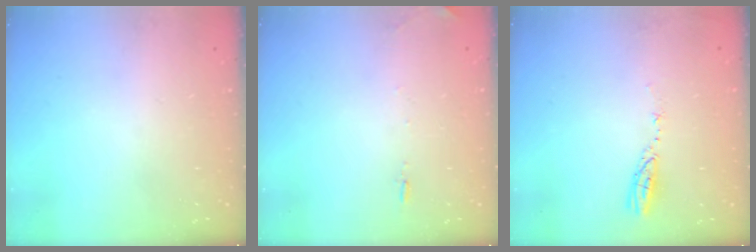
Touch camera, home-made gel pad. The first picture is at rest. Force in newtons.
{"total": 5.6, "press": 5.3, "slide": 1.8}
{"total": 3.5, "press": 3.5, "slide": 0.3}